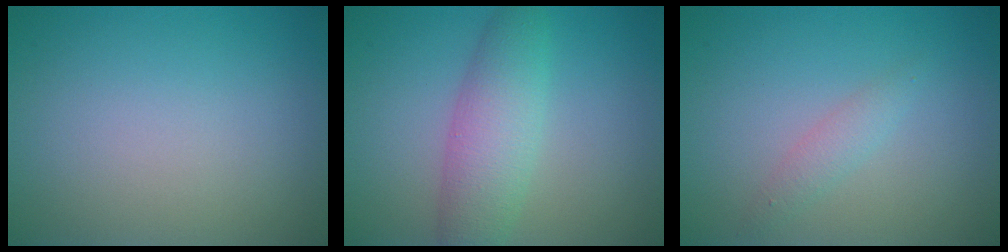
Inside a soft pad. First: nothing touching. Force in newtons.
{"total": 4.7, "press": 4.7, "slide": 0.1}
{"total": 1.4, "press": 1.4, "slide": 0.0}